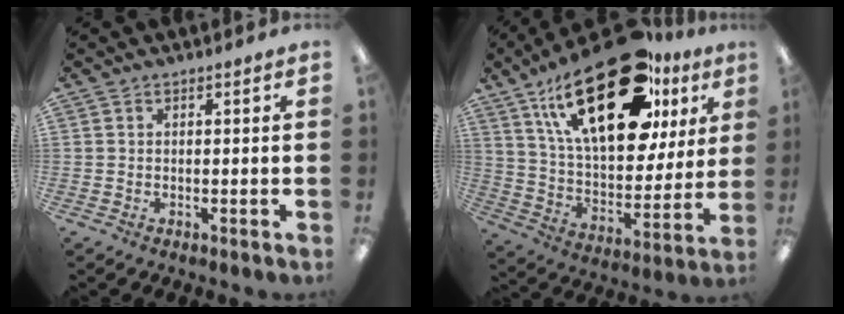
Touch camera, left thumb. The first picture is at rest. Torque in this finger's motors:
{"motor_torque": [1.86, 3.16, 1.39, -1.39, 0.61]}